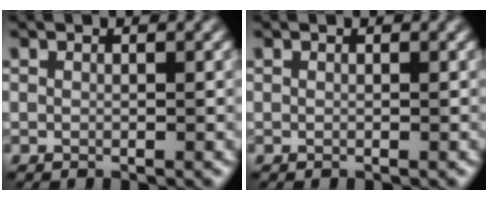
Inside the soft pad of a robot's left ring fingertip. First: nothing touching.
{"total": 0.0}